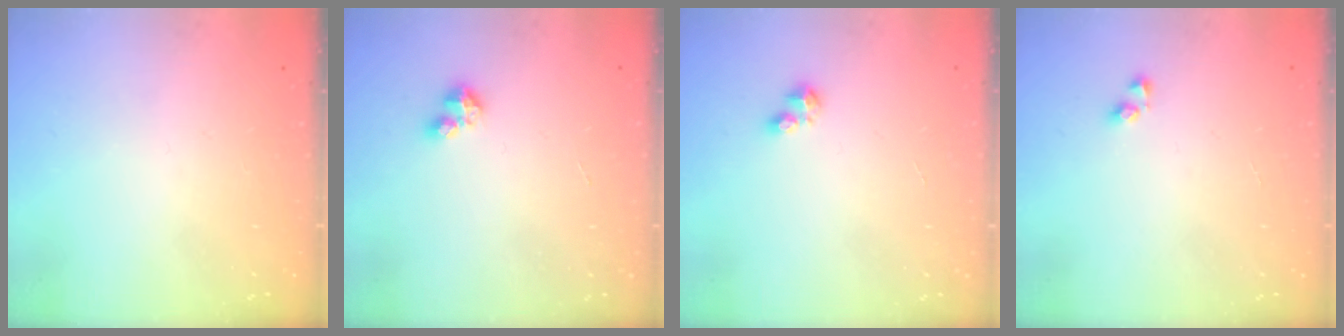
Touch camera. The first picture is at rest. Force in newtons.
{"total": 2.8, "press": 2.8, "slide": 0.2}
{"total": 2.5, "press": 2.5, "slide": 0.4}
{"total": 2.9, "press": 2.9, "slide": 0.3}